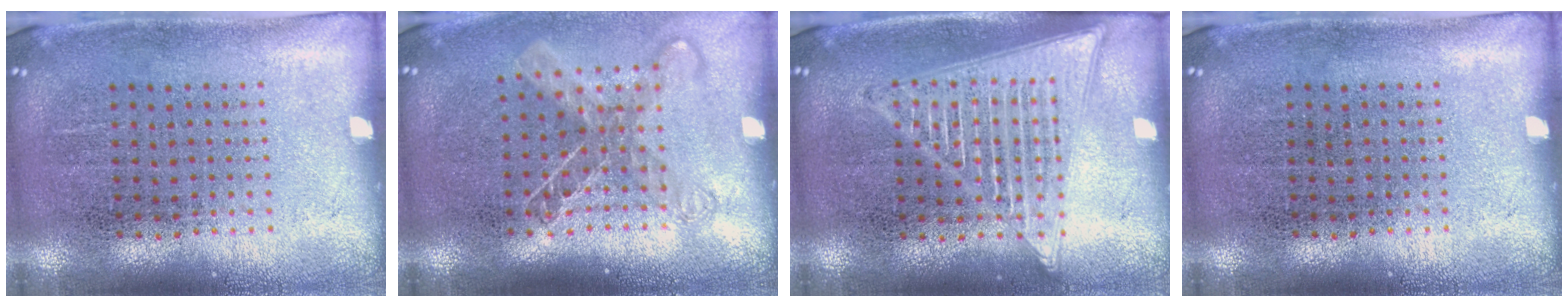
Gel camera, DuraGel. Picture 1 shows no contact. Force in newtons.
{"total": 1.5, "press": 1.2, "slide": 0.8}
{"total": 3.2, "press": 3.2, "slide": 0.3}
{"total": 0.0}